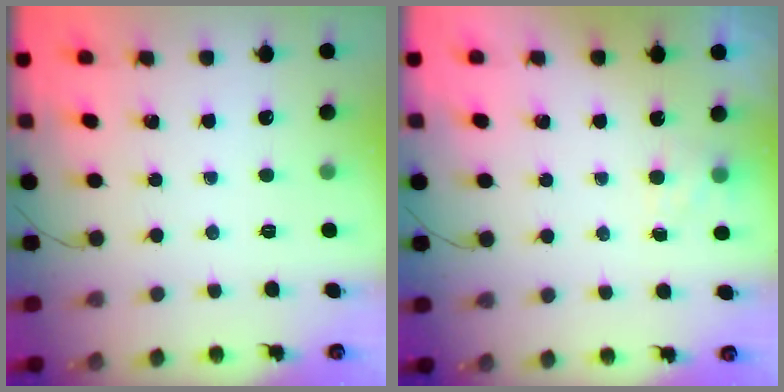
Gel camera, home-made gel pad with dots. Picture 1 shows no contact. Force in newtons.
{"total": 4.3, "press": 4.1, "slide": 1.2}